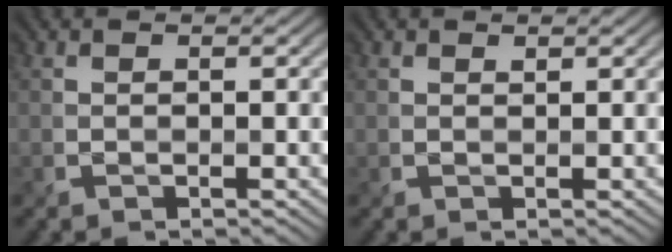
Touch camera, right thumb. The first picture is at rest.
{"total": 0.6, "force": [0.6, 0.1, 0.1], "torque": [-0.002, -0.002, 0.013]}